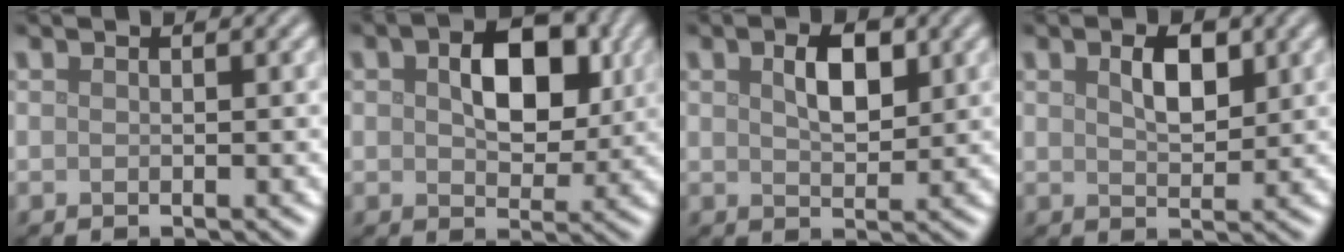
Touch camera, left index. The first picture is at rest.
{"total": 6.6, "force": [1.3, 4.1, 5.1], "torque": [-0.083, -0.001, 0.017]}
{"total": 3.3, "force": [1.2, 1.7, 2.6], "torque": [-0.049, 0.003, 0.023]}
{"total": 3.0, "force": [1.2, 1.5, 2.3], "torque": [-0.043, 0.002, 0.023]}